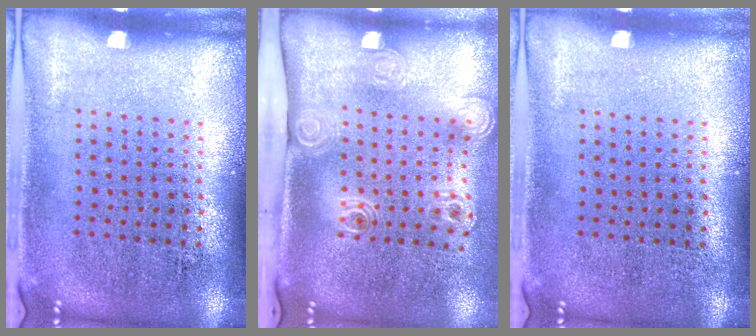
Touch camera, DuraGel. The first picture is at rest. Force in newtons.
{"total": 2.2, "press": 1.6, "slide": 1.6}
{"total": 0.0}